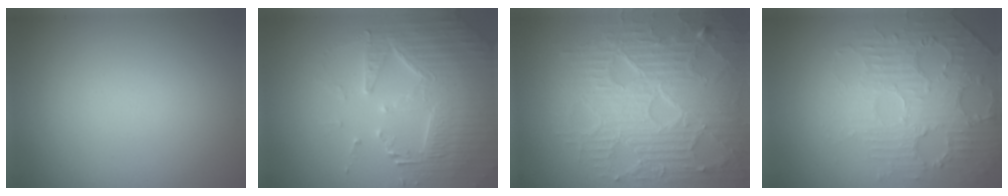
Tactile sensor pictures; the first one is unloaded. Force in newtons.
{"total": 4.5, "press": 4.4, "slide": 0.6}
{"total": 8.9, "press": 6.2, "slide": 6.4}
{"total": 4.9, "press": 3.7, "slide": 3.2}